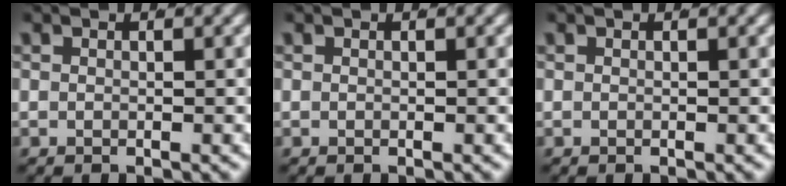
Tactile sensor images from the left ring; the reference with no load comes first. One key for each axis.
{"total": 0.0}
{"total": 0.0}